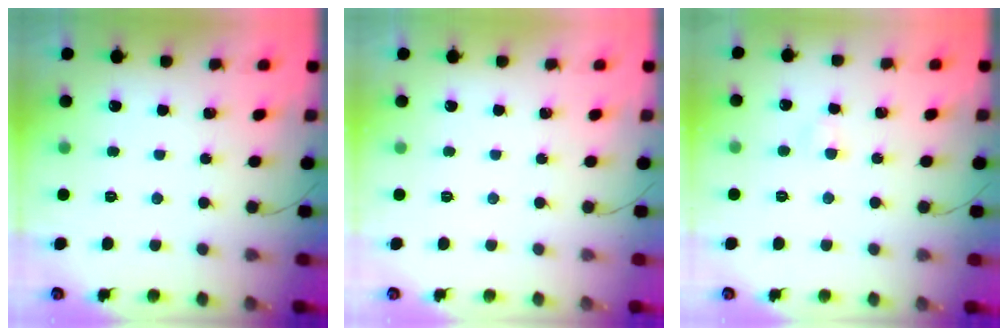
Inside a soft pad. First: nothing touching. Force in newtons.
{"total": 0.0}
{"total": 2.6, "press": 2.4, "slide": 0.9}